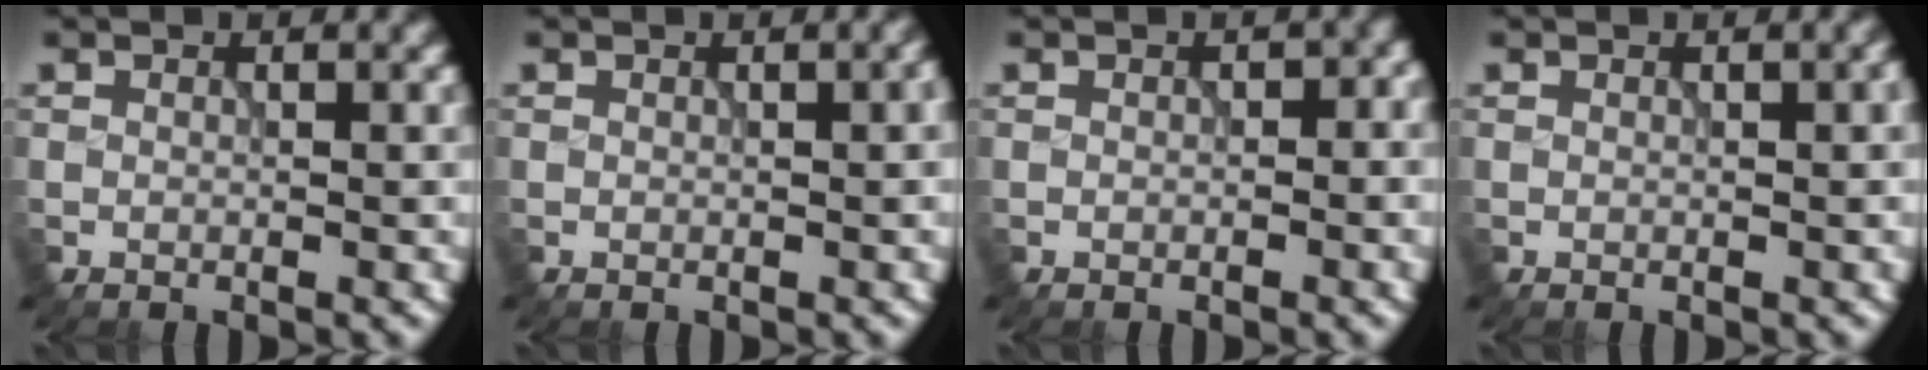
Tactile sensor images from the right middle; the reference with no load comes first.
{"total": 1.5, "force": [0.1, 0.6, 1.4], "torque": [-0.008, -0.001, 0.010]}
{"total": 1.7, "force": [0.1, 1.1, 1.3], "torque": [-0.007, -0.001, 0.005]}
{"total": 1.1, "force": [0.1, 0.4, 1.0], "torque": [-0.007, -0.002, 0.008]}